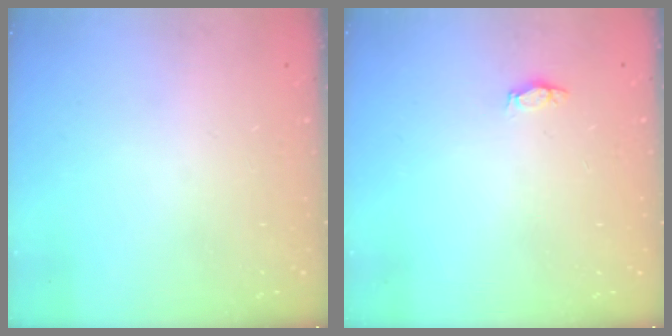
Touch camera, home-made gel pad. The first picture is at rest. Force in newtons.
{"total": 2.9, "press": 2.7, "slide": 1.1}